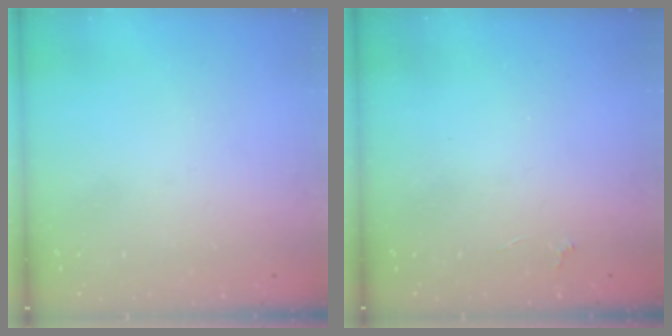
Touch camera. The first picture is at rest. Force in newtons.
{"total": 2.1, "press": 2.0, "slide": 0.4}